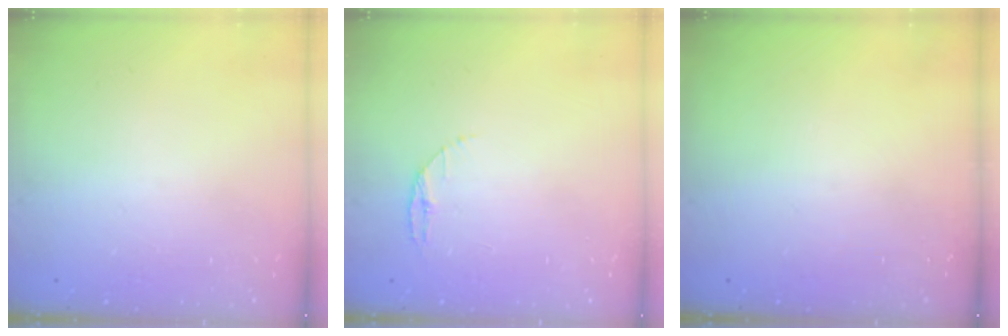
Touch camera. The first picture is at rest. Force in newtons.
{"total": 3.4, "press": 3.4, "slide": 0.4}
{"total": 0.0}